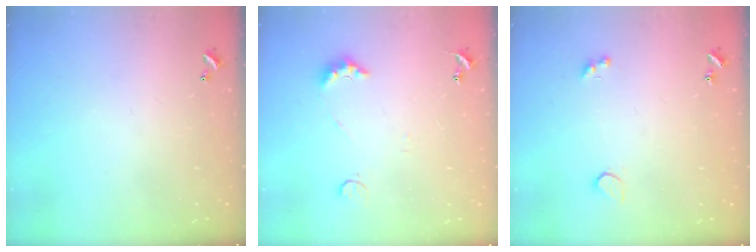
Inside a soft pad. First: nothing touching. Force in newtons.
{"total": 3.8, "press": 3.8, "slide": 0.7}
{"total": 2.6, "press": 2.2, "slide": 1.2}